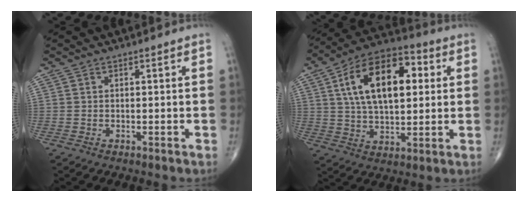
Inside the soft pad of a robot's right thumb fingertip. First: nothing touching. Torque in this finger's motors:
{"motor_torque": [-0.50, 1.37, 1.15, 0.76, 0.35]}